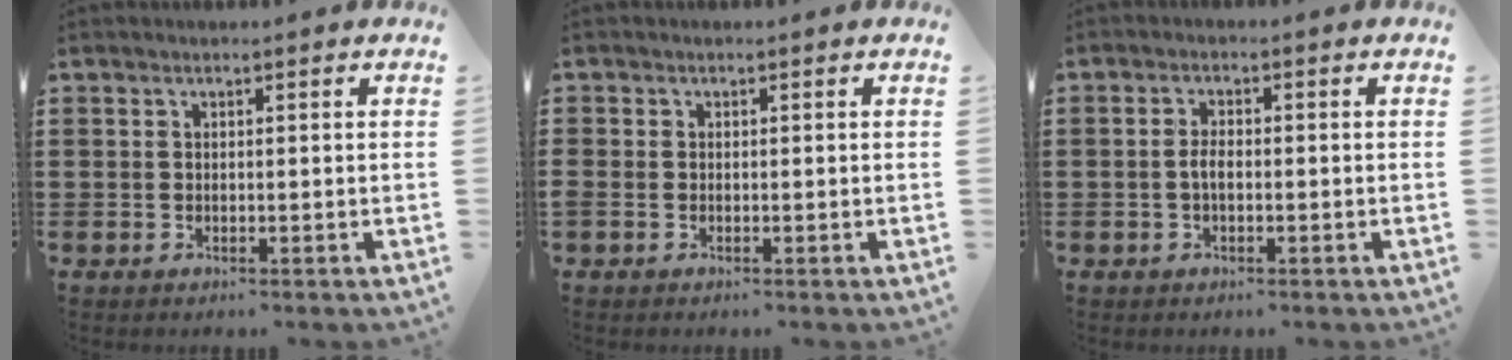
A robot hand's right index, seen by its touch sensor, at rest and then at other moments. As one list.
[{"total": 0.6, "force": [-0.4, 0.3, 0.2], "torque": [-0.005, 0.000, -0.008]}, {"total": 2.2, "force": [-0.6, 0.8, 1.9], "torque": [-0.044, -0.001, -0.013]}]